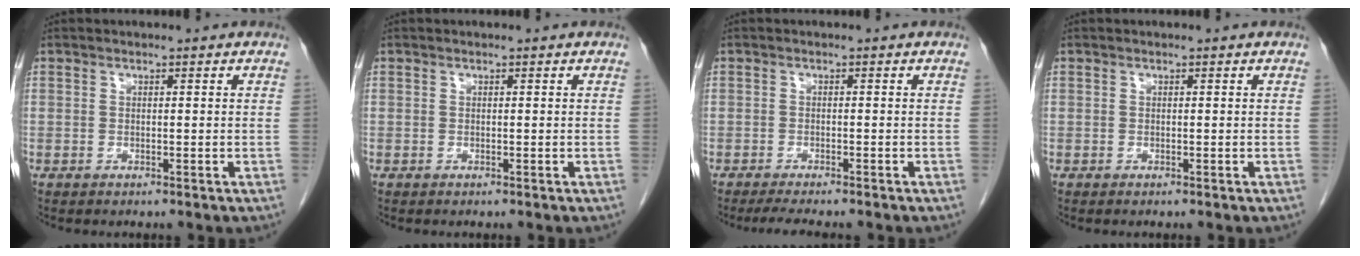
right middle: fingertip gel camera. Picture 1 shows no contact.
{"total": 0.0}
{"total": 5.1, "force": [-4.4, 0.6, 2.6], "torque": [-0.037, -0.012, -0.064]}
{"total": 0.0}